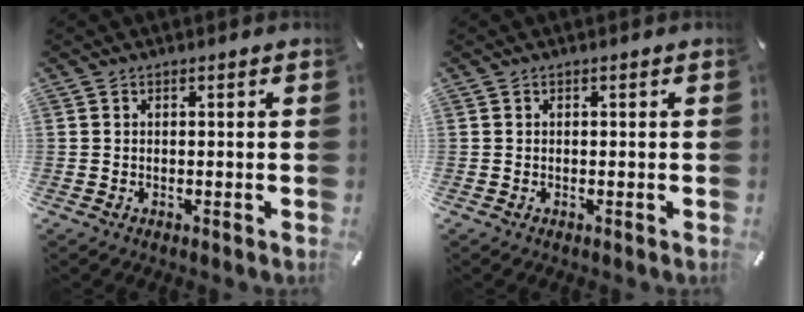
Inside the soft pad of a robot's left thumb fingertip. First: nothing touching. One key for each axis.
{"total": 0.0}